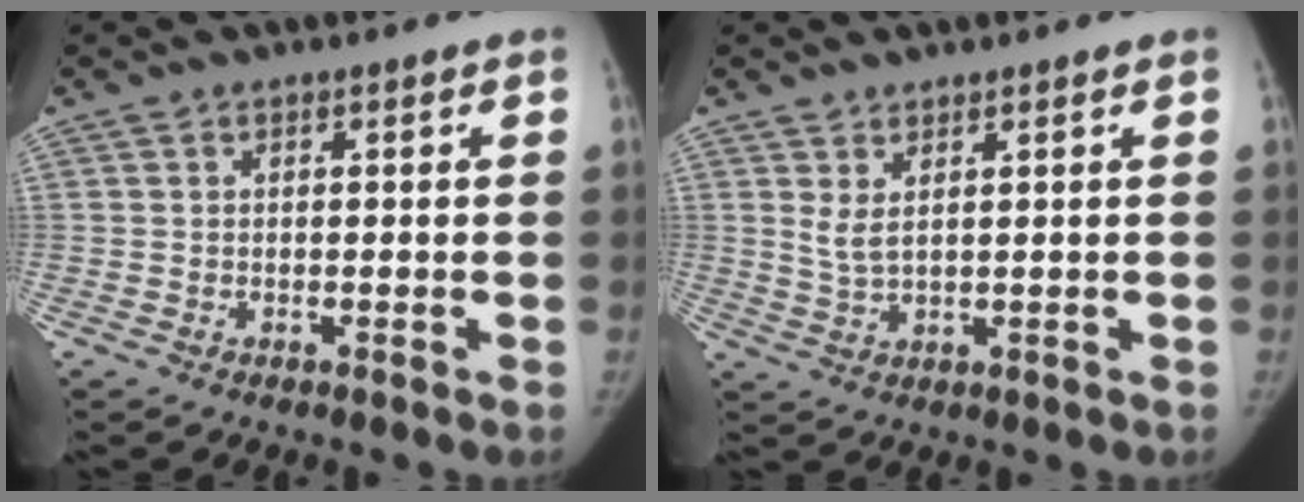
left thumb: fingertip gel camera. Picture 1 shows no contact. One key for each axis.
{"total": 3.1, "fx": 1.5, "fy": 1.0, "fz": 2.5, "tx": -0.049, "ty": -0.012, "tz": 0.036}